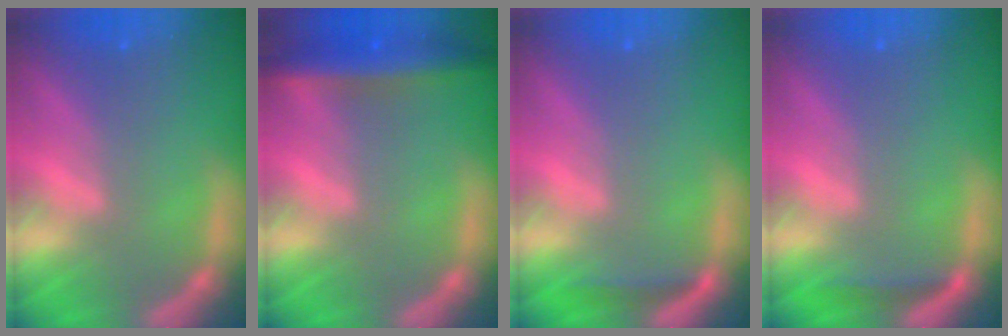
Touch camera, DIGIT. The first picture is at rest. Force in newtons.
{"total": 5.5}
{"total": 1.4}
{"total": 1.4}